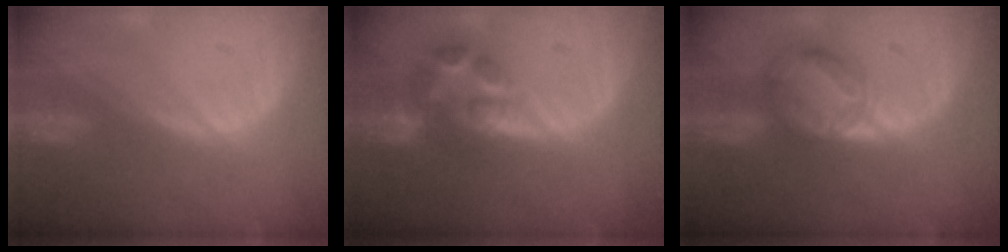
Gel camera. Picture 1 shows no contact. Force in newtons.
{"total": 7.0, "press": 6.1, "slide": 3.4}
{"total": 5.8, "press": 5.8, "slide": 0.0}